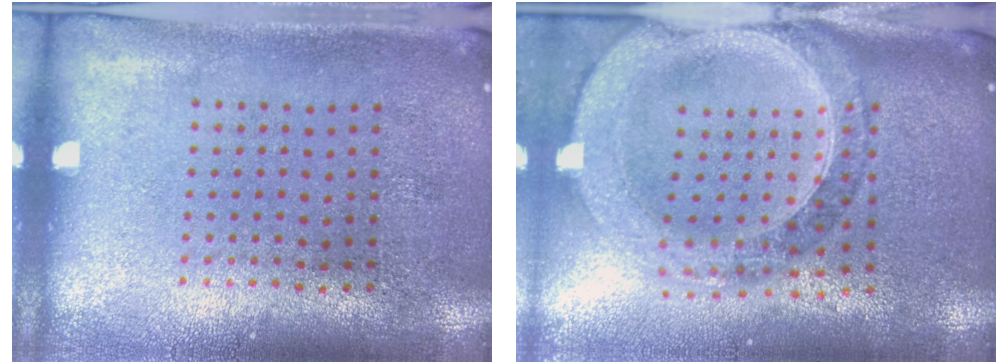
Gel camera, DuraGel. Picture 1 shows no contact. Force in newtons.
{"total": 1.8, "press": 1.7, "slide": 0.5}